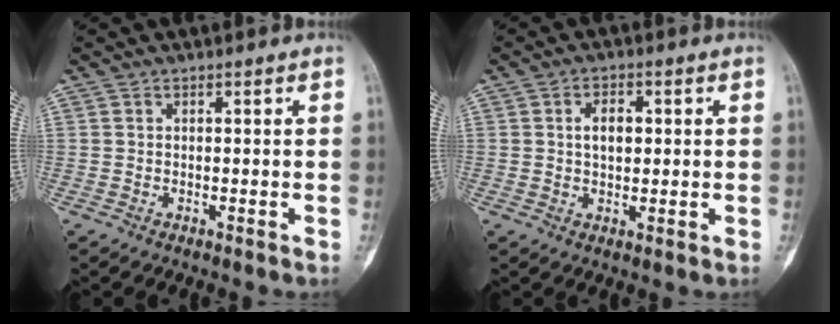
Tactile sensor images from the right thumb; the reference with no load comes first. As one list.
[{"total": 4.4, "force": [0.9, 2.6, 3.4], "torque": [-0.045, 0.000, 0.012]}]